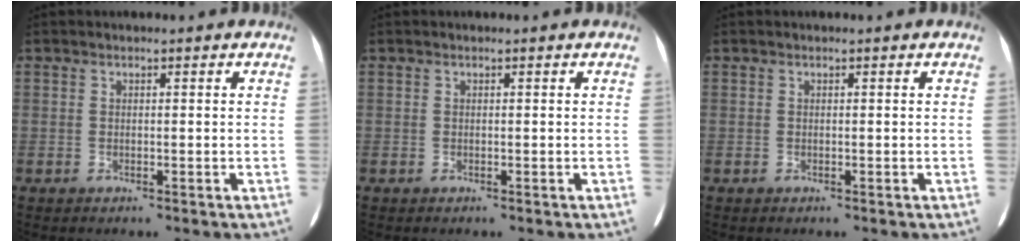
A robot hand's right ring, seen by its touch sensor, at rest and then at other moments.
{"total": 0.0}
{"total": 0.0}